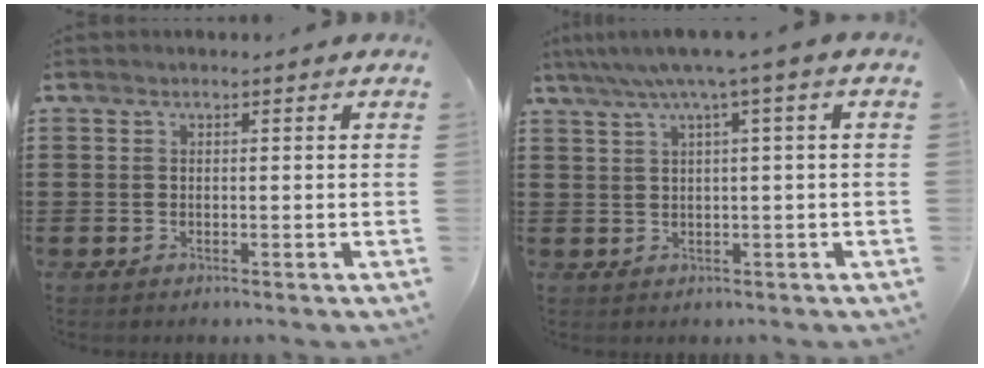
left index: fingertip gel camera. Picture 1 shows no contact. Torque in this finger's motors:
{"motor_torque": [1.09, -1.05, 0.59, 0.21]}